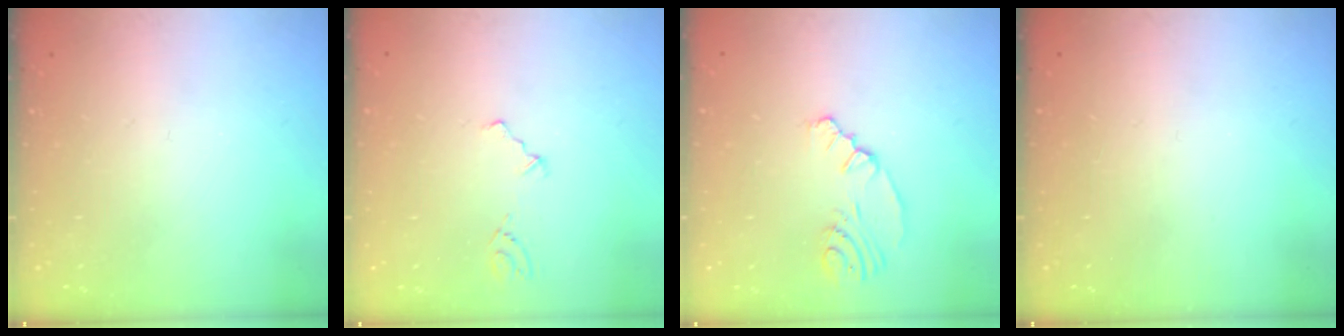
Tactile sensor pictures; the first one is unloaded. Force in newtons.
{"total": 2.1, "press": 1.8, "slide": 1.1}
{"total": 5.1, "press": 2.7, "slide": 4.3}
{"total": 0.0}